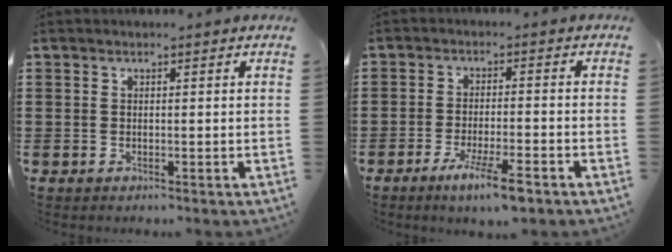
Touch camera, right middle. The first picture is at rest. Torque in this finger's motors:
{"motor_torque": [2.14, 0.00, 0.43, 0.17]}